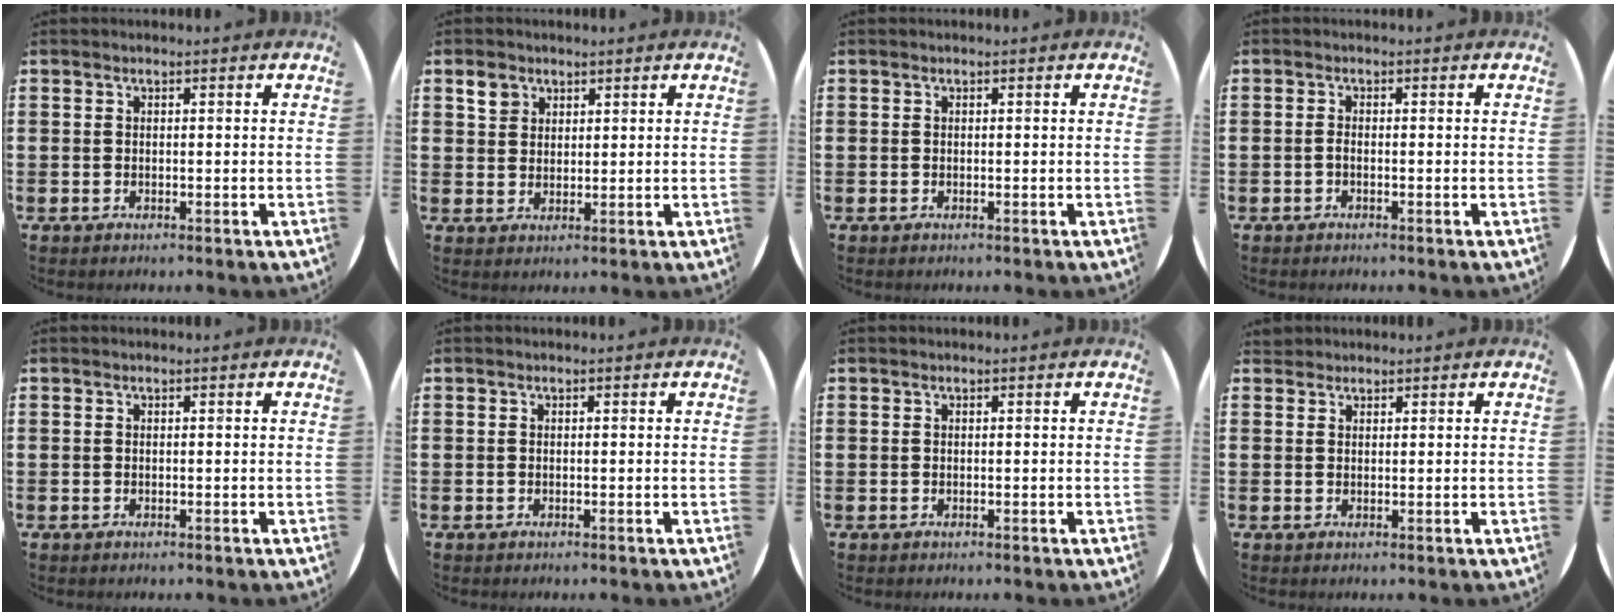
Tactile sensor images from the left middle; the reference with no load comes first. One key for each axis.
{"total": 2.8, "fx": 1.9, "fy": 2.0, "fz": 0.7, "tx": -0.002, "ty": -0.003, "tz": 0.033}
{"total": 0.0}
{"total": 0.6, "fx": -0.3, "fy": 0.1, "fz": 0.5, "tx": -0.010, "ty": -0.003, "tz": -0.005}
{"total": 0.0}
{"total": 0.0}
{"total": 0.0}
{"total": 1.2, "fx": 1.1, "fy": 0.4, "fz": 0.0, "tx": -0.002, "ty": 0.003, "tz": 0.022}